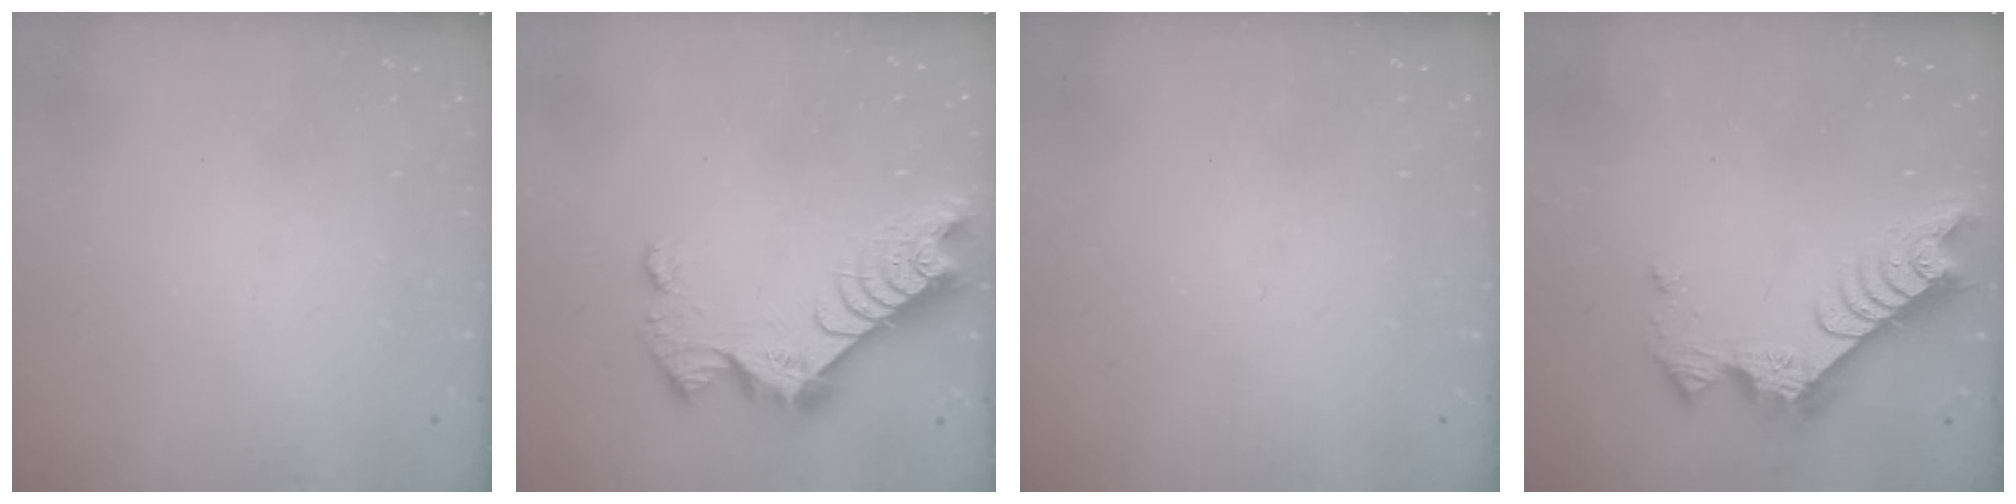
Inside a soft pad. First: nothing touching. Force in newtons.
{"total": 9.0, "press": 9.0, "slide": 0.8}
{"total": 0.0}
{"total": 9.5, "press": 9.5, "slide": 0.8}